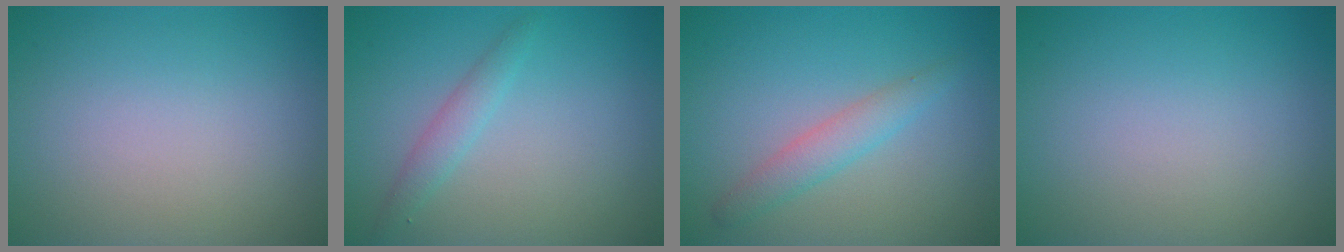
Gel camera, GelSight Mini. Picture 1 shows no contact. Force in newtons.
{"total": 1.6, "press": 1.6, "slide": 0.1}
{"total": 2.3, "press": 2.3, "slide": 0.0}
{"total": 0.0}